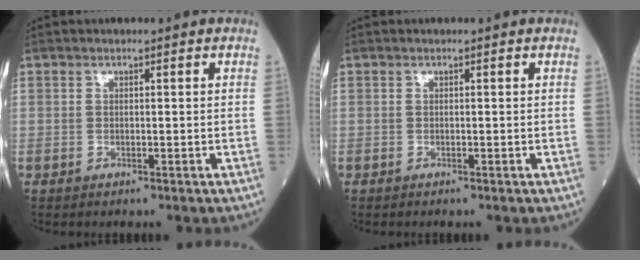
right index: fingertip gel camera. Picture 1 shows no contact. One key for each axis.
{"total": 0.0}